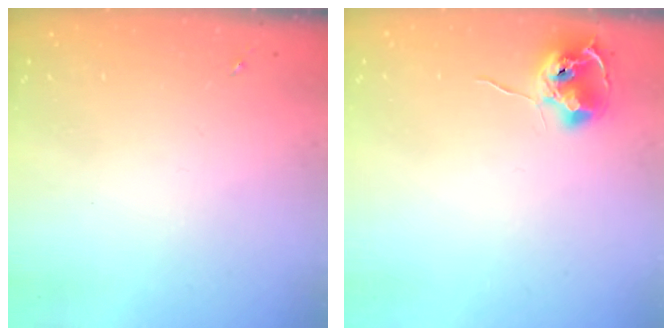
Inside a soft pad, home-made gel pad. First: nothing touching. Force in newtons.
{"total": 9.1, "press": 9.1, "slide": 0.6}